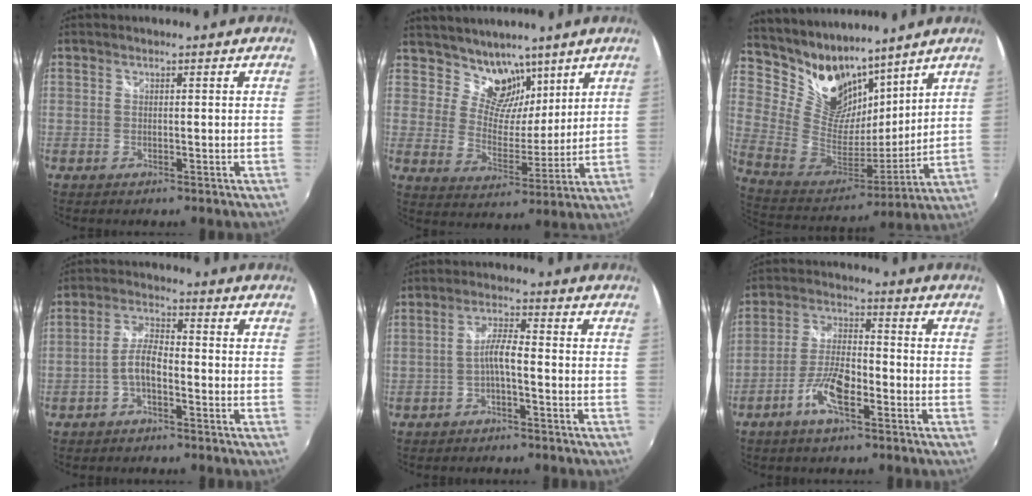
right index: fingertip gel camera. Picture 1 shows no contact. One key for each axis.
{"total": 9.2, "fx": 6.8, "fy": 5.6, "fz": 2.7, "tx": -0.036, "ty": -0.012, "tz": 0.120}
{"total": 17.5, "fx": 13.7, "fy": 9.1, "fz": 6.0, "tx": -0.157, "ty": -0.004, "tz": 0.272}
{"total": 4.8, "fx": -2.2, "fy": 1.8, "fz": 3.9, "tx": -0.084, "ty": 0.014, "tz": -0.045}
{"total": 3.9, "fx": -1.7, "fy": 0.5, "fz": 3.4, "tx": -0.071, "ty": 0.009, "tz": -0.033}
{"total": 8.1, "fx": -4.3, "fy": 2.3, "fz": 6.5, "tx": -0.137, "ty": 0.004, "tz": -0.083}